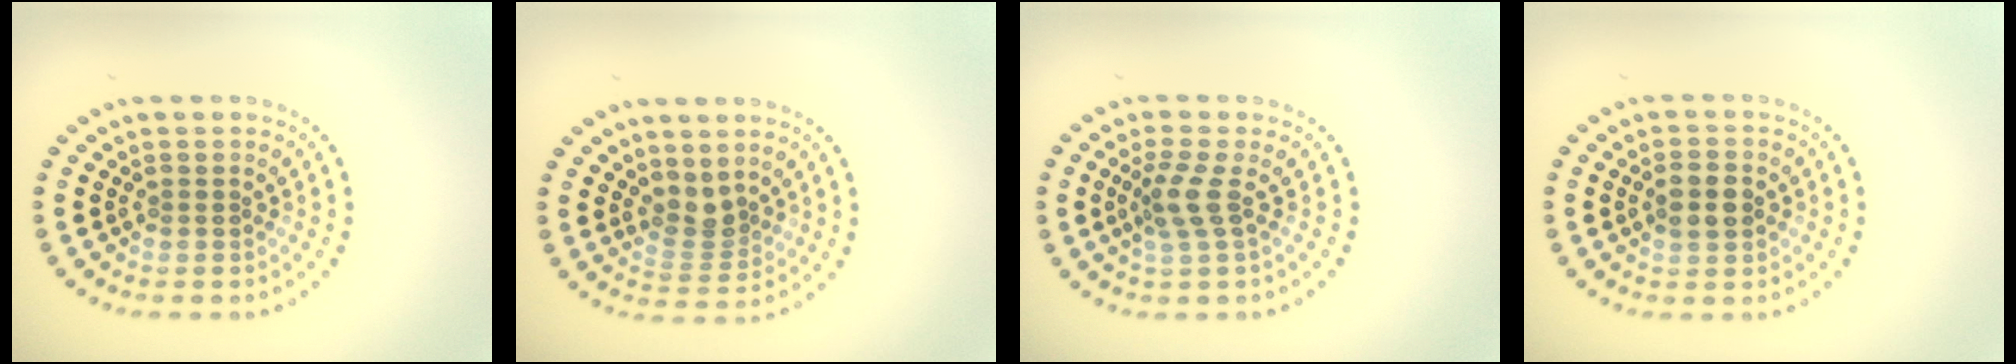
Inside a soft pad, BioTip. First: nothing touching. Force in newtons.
{"total": 2.2, "press": 1.7, "slide": 1.5}
{"total": 2.5, "press": 1.9, "slide": 1.6}
{"total": 2.9, "press": 2.9, "slide": 0.1}